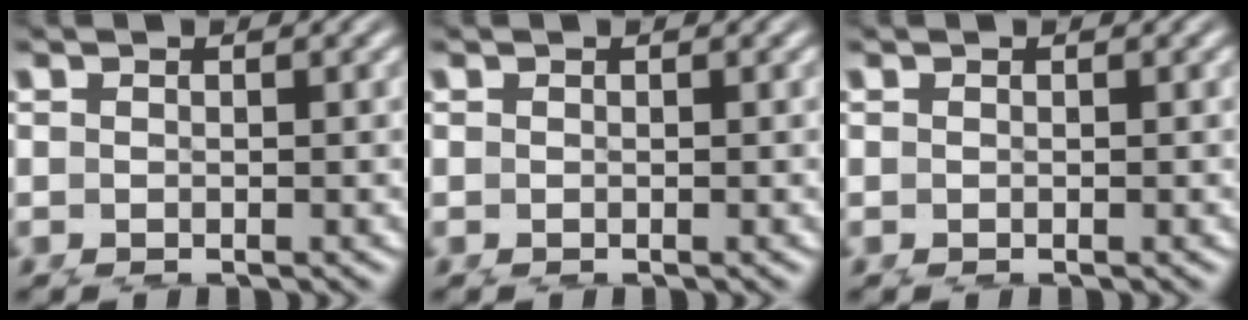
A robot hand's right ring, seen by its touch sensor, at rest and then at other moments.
{"total": 0.0}
{"total": 0.0}